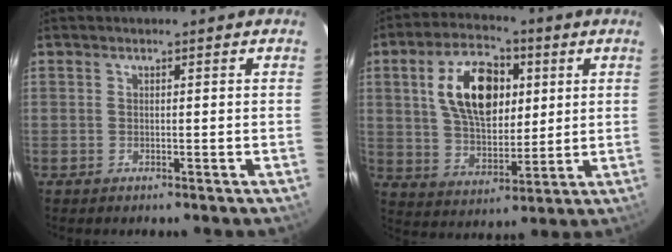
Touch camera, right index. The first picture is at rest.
{"total": 15.1, "force": [4.1, 8.9, 11.6], "torque": [-0.204, 0.020, 0.080]}